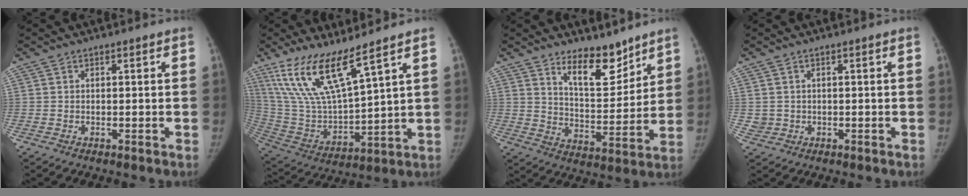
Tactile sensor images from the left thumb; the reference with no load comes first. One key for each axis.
{"total": 15.8, "fx": 10.5, "fy": 3.1, "fz": 11.3, "tx": -0.217, "ty": -0.056, "tz": 0.224}
{"total": 10.6, "fx": 8.0, "fy": 4.2, "fz": 5.6, "tx": -0.063, "ty": -0.073, "tz": 0.143}
{"total": 1.6, "fx": 0.1, "fy": 1.6, "fz": 0.2, "tx": 0.000, "ty": 0.003, "tz": 0.006}